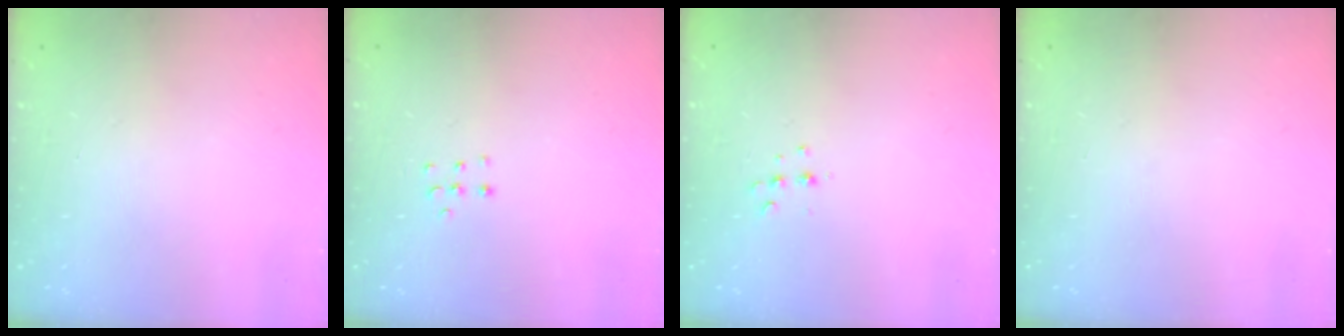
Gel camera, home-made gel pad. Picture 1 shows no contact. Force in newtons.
{"total": 4.1, "press": 4.1, "slide": 0.5}
{"total": 4.3, "press": 4.2, "slide": 0.8}
{"total": 0.0}